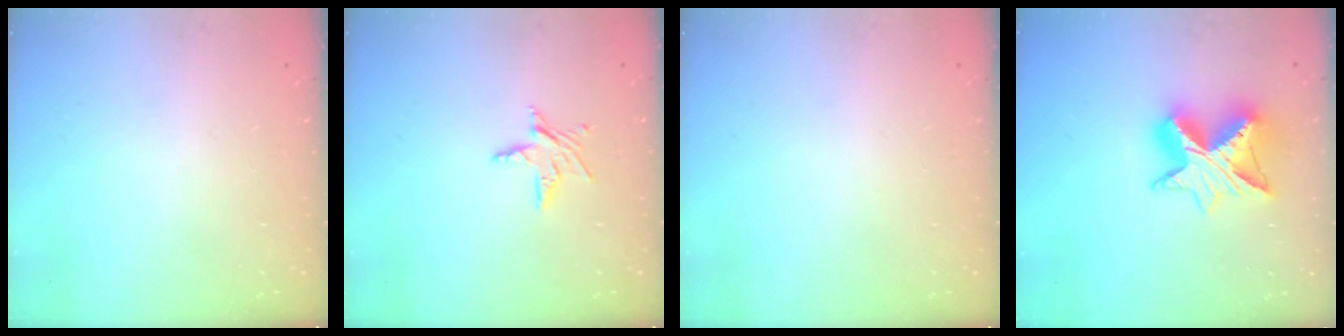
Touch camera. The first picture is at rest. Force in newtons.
{"total": 6.4, "press": 6.4, "slide": 0.4}
{"total": 0.0}
{"total": 12.8, "press": 12.7, "slide": 1.0}